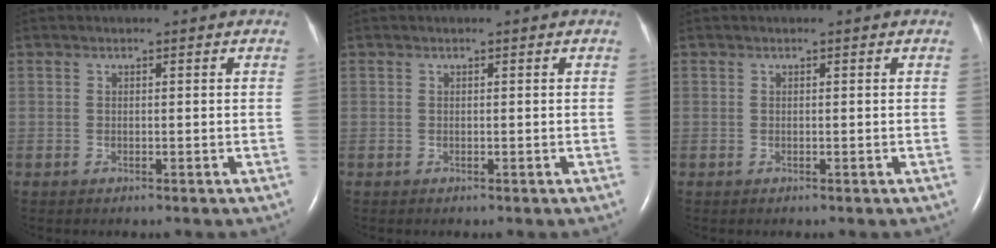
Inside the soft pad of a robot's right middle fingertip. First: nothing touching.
{"total": 0.0}
{"total": 0.0}